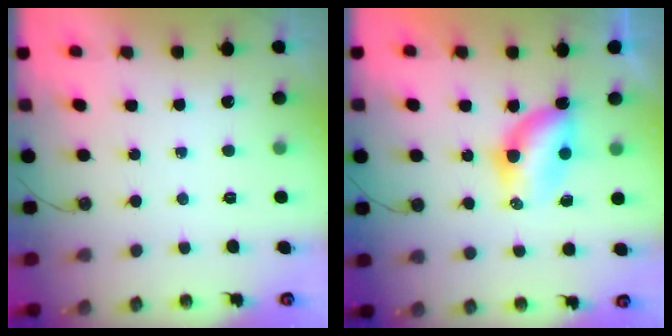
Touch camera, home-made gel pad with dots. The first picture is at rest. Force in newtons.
{"total": 7.8, "press": 7.0, "slide": 3.5}